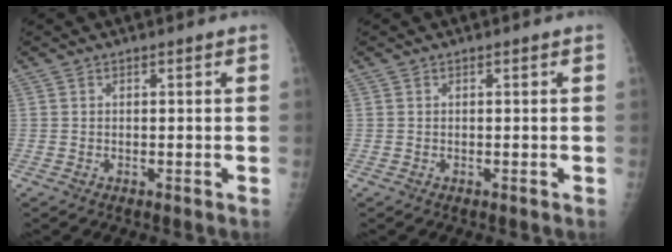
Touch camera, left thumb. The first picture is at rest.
{"total": 0.0}